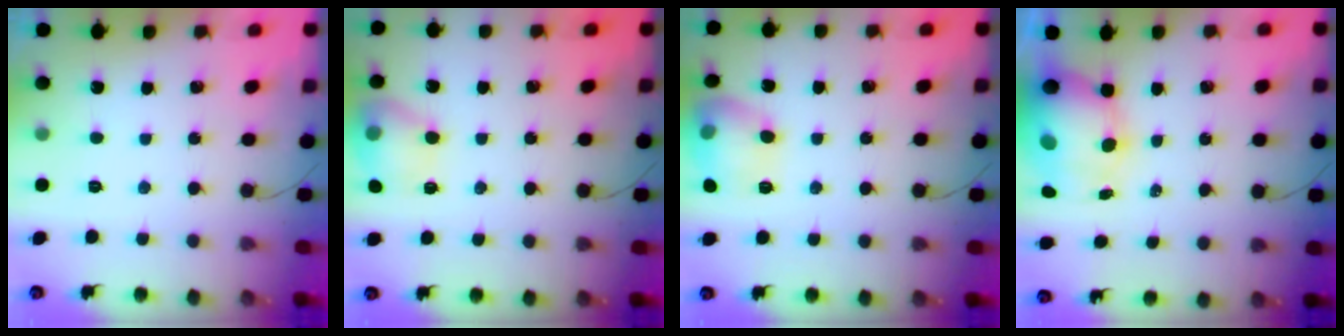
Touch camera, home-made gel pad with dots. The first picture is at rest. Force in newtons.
{"total": 13.3, "press": 13.2, "slide": 1.0}
{"total": 12.8, "press": 12.7, "slide": 1.1}
{"total": 10.8, "press": 10.4, "slide": 2.9}